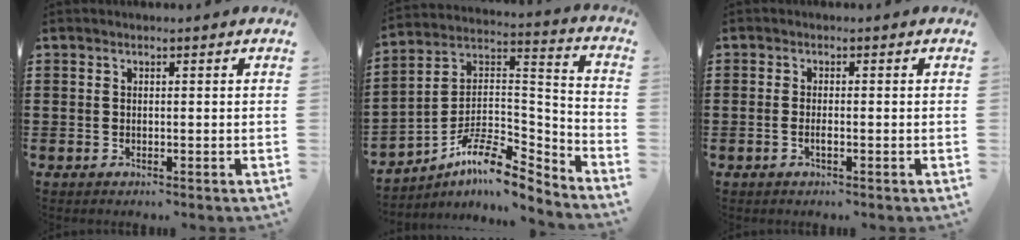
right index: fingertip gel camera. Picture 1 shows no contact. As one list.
[{"total": 9.2, "force": [-6.9, 3.1, 5.1], "torque": [-0.103, 0.004, -0.139]}, {"total": 1.1, "force": [-0.5, 0.1, 1.0], "torque": [-0.020, -0.005, -0.008]}]